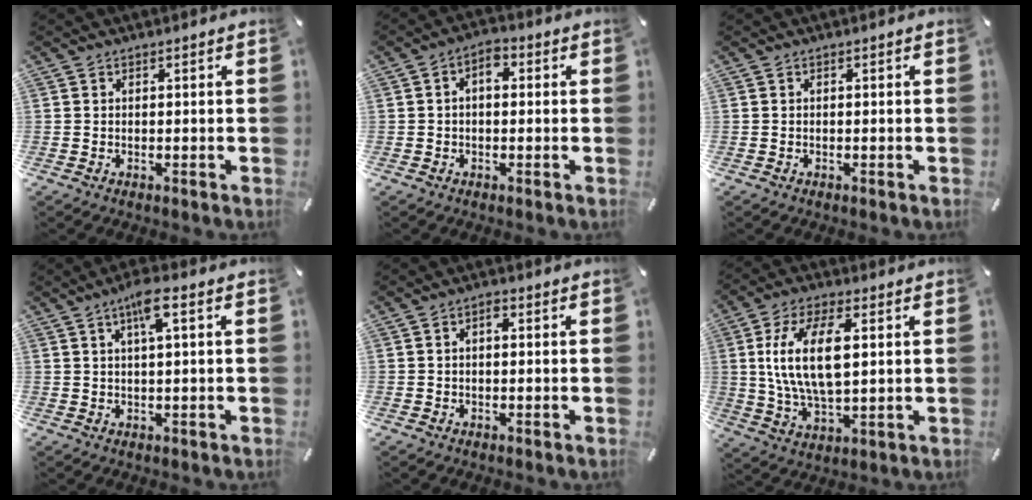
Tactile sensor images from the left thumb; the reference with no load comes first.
{"total": 3.9, "force": [0.0, 2.4, 3.1], "torque": [-0.046, 0.007, -0.006]}
{"total": 0.0}
{"total": 6.0, "force": [2.4, 1.1, 5.4], "torque": [-0.102, 0.003, 0.036]}
{"total": 1.8, "force": [0.1, 0.9, 1.5], "torque": [-0.031, 0.007, 0.000]}
{"total": 14.0, "force": [2.9, 6.4, 12.0], "torque": [-0.261, -0.006, 0.045]}